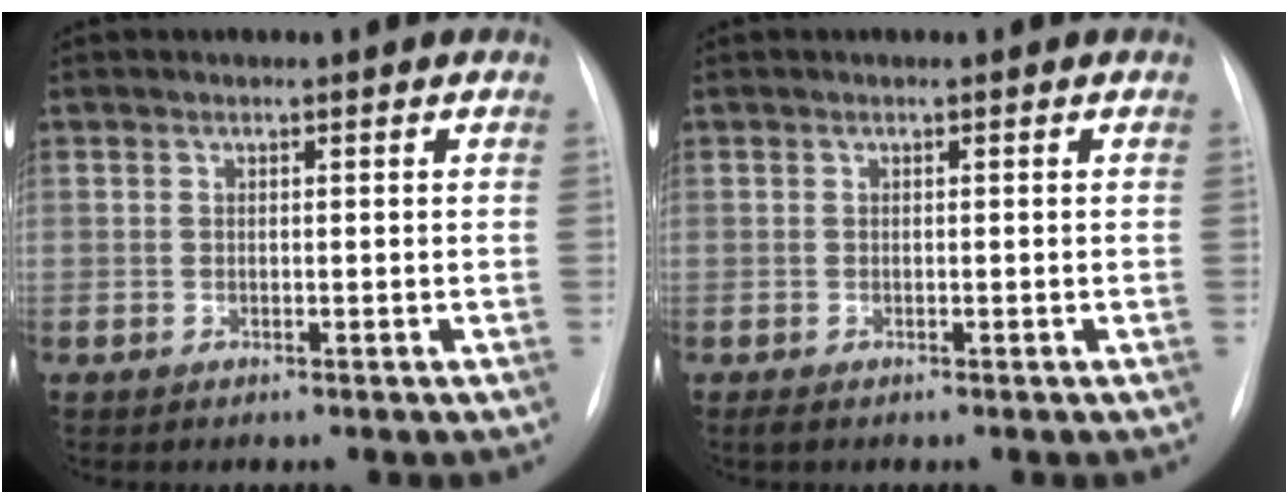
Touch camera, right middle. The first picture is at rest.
{"total": 0.7, "force": [-0.5, 0.2, 0.4], "torque": [-0.009, -0.002, -0.008]}